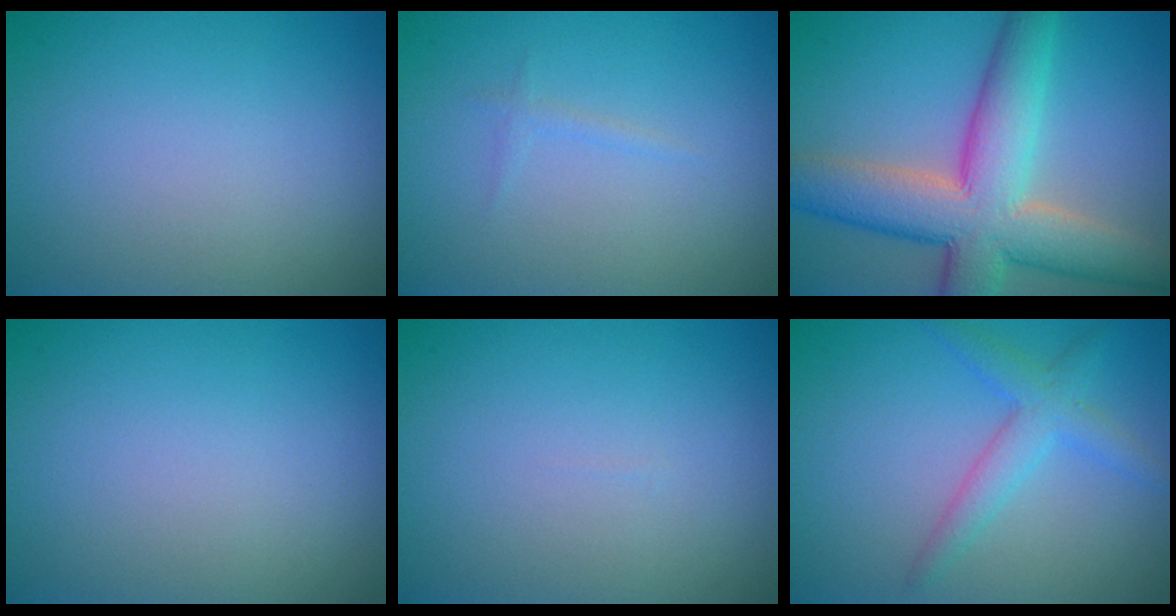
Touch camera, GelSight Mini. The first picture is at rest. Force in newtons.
{"total": 0.7, "press": 0.7, "slide": 0.1}
{"total": 10.0, "press": 10.0, "slide": 0.6}
{"total": 0.0}
{"total": 0.0}
{"total": 2.1, "press": 2.1, "slide": 0.1}